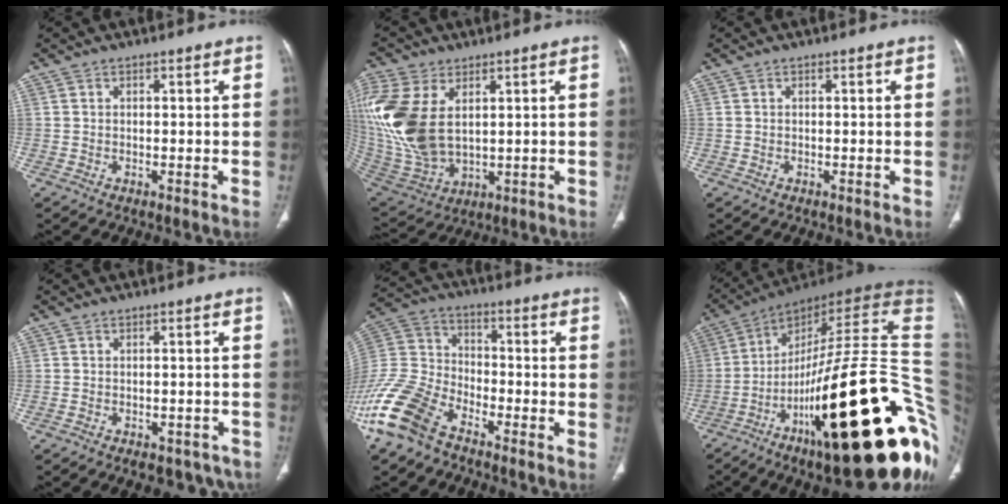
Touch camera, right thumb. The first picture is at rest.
{"total": 20.0, "force": [4.4, 12.2, 15.2], "torque": [-0.361, -0.023, 0.100]}
{"total": 0.0}
{"total": 9.2, "force": [-6.9, 4.6, 3.9], "torque": [-0.035, 0.034, -0.079]}
{"total": 15.7, "force": [-11.0, 7.9, 8.0], "torque": [-0.173, 0.048, -0.219]}
{"total": 41.3, "force": [-10.9, 10.2, 38.5], "torque": [-0.468, 0.068, -0.171]}